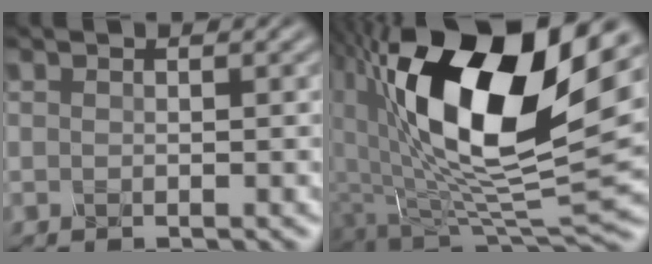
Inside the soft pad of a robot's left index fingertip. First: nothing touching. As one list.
[{"total": 17.1, "force": [5.0, 7.7, 14.4], "torque": [-0.270, -0.003, 0.087]}]